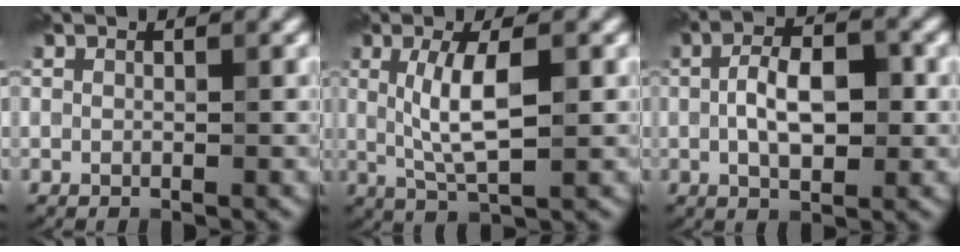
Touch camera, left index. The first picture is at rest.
{"total": 4.8, "force": [0.8, 1.2, 4.6], "torque": [-0.090, -0.001, 0.015]}
{"total": 5.0, "force": [-0.1, 2.4, 4.4], "torque": [-0.082, 0.003, -0.004]}